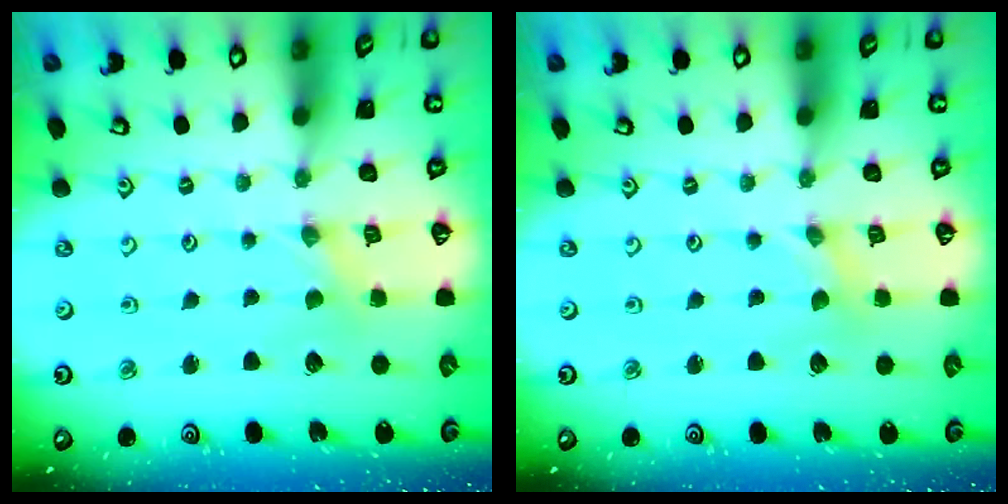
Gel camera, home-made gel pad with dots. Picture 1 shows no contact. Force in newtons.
{"total": 0.0}